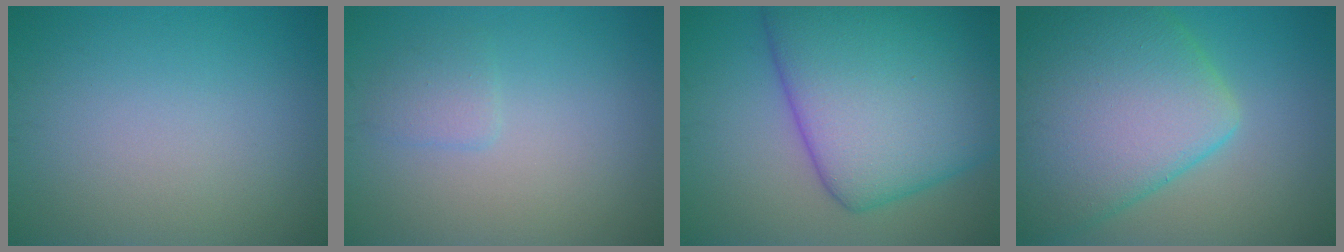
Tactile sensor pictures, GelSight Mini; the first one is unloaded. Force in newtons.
{"total": 1.4, "press": 1.4, "slide": 0.1}
{"total": 14.2, "press": 14.2, "slide": 0.3}
{"total": 11.8, "press": 11.8, "slide": 0.3}